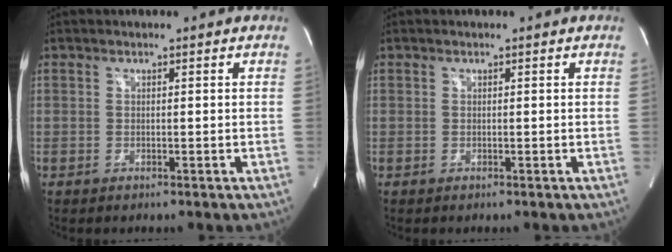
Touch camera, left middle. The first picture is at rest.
{"total": 0.0}